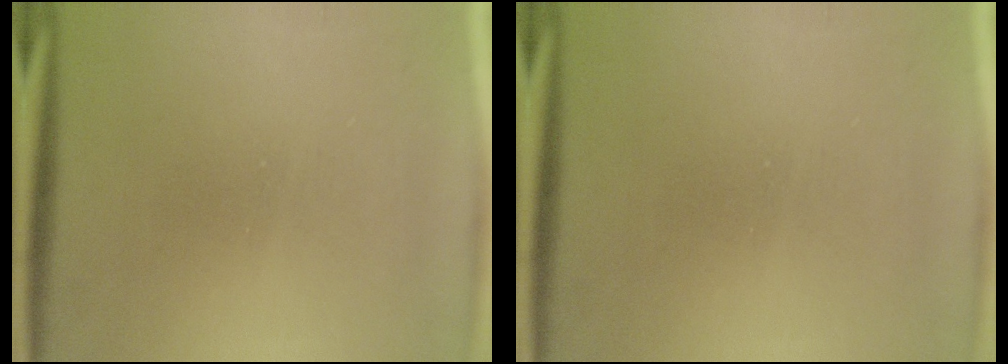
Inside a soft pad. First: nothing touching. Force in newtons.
{"total": 0.0}